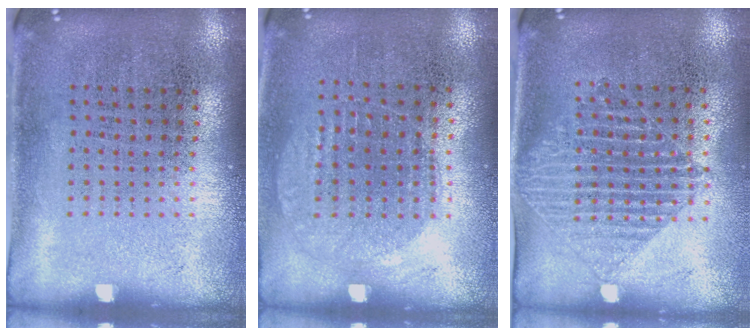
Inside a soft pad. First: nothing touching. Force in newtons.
{"total": 0.9, "press": 0.8, "slide": 0.3}
{"total": 1.4, "press": 1.2, "slide": 0.6}